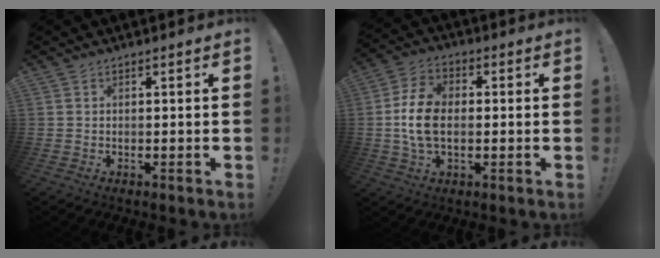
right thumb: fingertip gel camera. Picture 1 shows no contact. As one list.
[{"total": 11.6, "force": [-0.8, 7.6, 8.7], "torque": [-0.172, 0.004, -0.012]}]